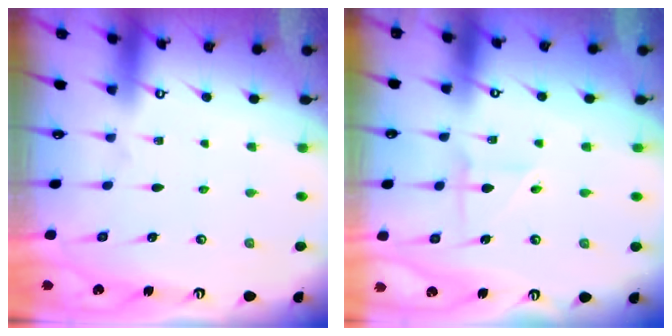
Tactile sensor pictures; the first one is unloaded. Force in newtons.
{"total": 2.3, "press": 2.3, "slide": 0.4}